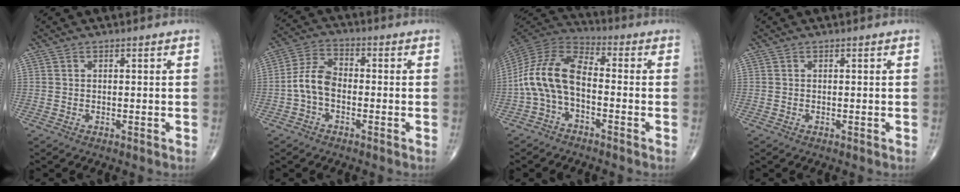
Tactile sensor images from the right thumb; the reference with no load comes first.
{"total": 6.7, "force": [-1.6, 4.1, 5.1], "torque": [-0.096, 0.025, -0.043]}
{"total": 11.8, "force": [-2.4, 6.4, 9.6], "torque": [-0.190, 0.044, -0.061]}
{"total": 0.0}